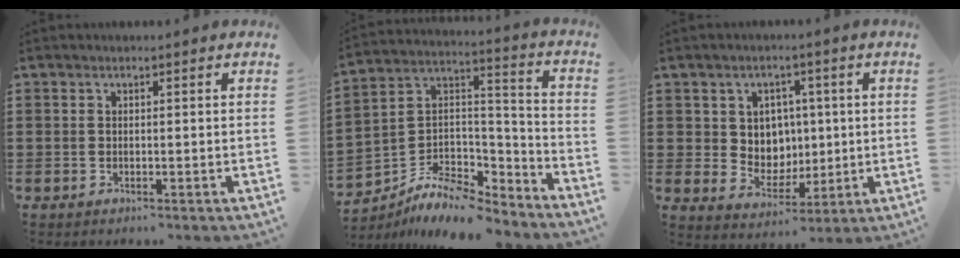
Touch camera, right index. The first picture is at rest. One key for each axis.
{"total": 8.2, "fx": -6.7, "fy": 3.6, "fz": 3.0, "tx": -0.060, "ty": 0.013, "tz": -0.129}
{"total": 5.3, "fx": 1.7, "fy": 4.9, "fz": 1.1, "tx": -0.034, "ty": -0.001, "tz": 0.029}